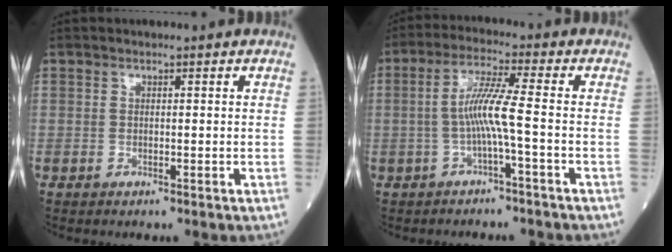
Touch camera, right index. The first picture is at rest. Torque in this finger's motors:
{"motor_torque": [0.95, -0.12, 0.47, 0.14]}